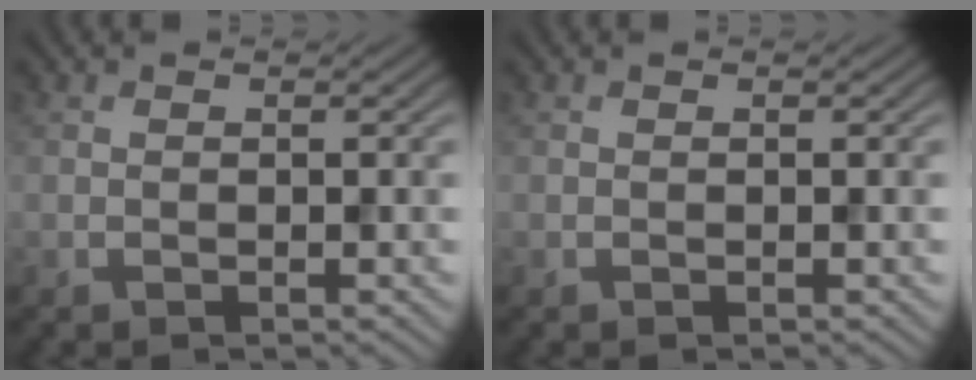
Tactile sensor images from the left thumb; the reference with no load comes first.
{"total": 0.0}